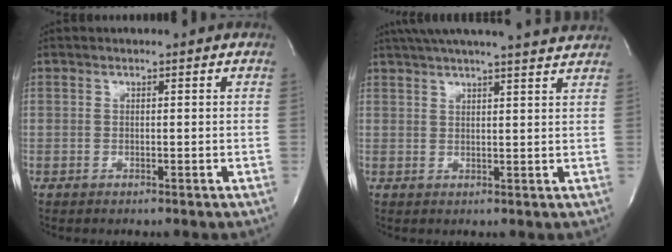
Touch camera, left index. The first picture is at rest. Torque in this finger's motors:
{"motor_torque": [0.54, -0.53, 0.06, 0.04]}